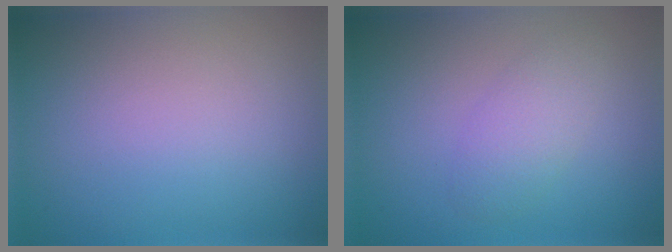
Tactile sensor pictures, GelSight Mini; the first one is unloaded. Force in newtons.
{"total": 2.4, "press": 2.4, "slide": 0.1}